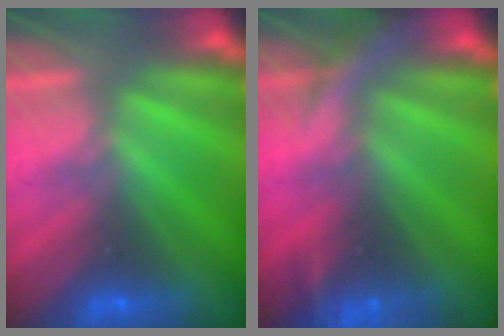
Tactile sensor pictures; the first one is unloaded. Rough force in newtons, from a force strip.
{"total": 5.9}